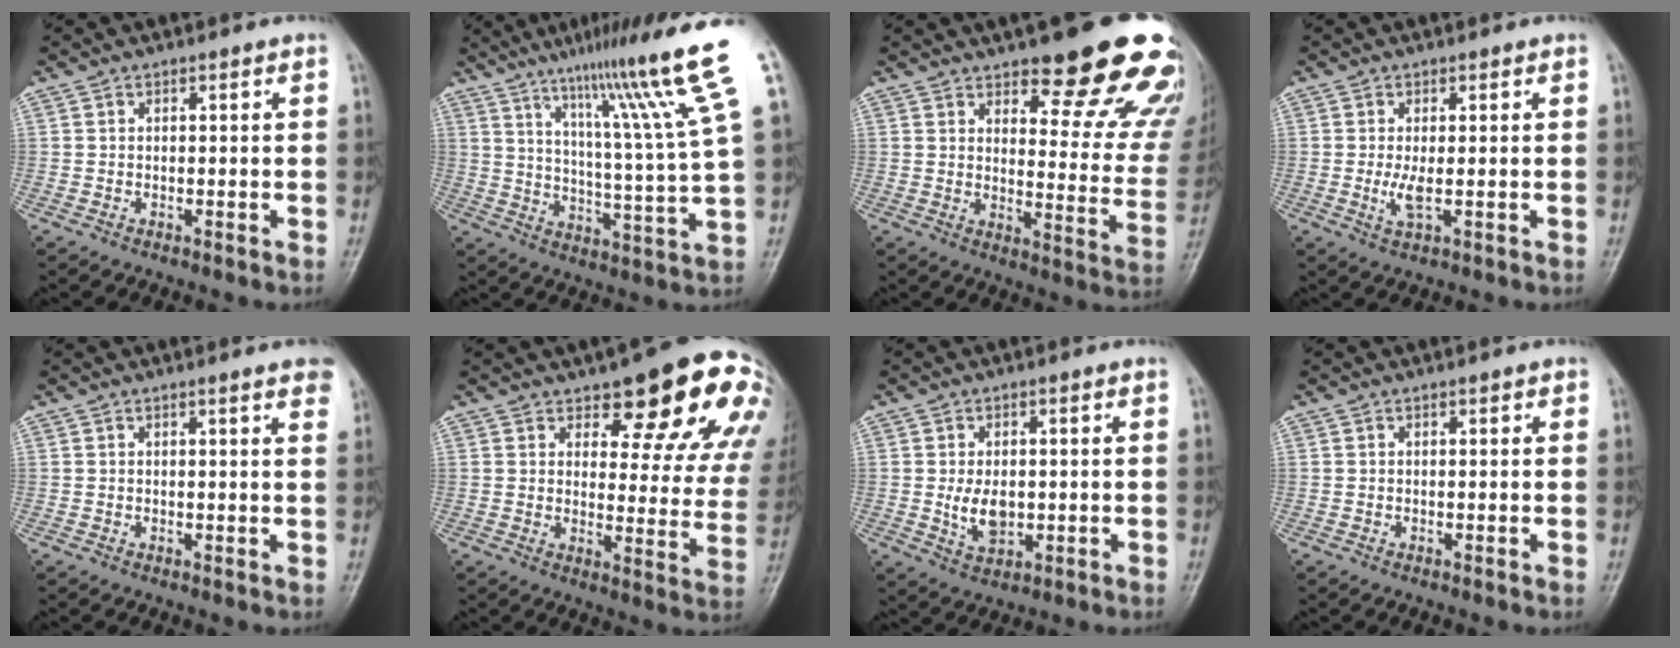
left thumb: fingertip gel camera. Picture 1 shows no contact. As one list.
[{"total": 18.8, "force": [10.8, -0.3, 15.4], "torque": [-0.216, -0.053, 0.157]}, {"total": 21.5, "force": [15.2, 6.6, 13.7], "torque": [-0.121, -0.089, 0.186]}, {"total": 2.9, "force": [0.0, 1.1, 2.7], "torque": [-0.059, -0.009, 0.001]}, {"total": 4.6, "force": [3.3, 0.8, 3.0], "torque": [-0.026, -0.004, 0.027]}, {"total": 19.0, "force": [12.1, 7.0, 12.9], "torque": [-0.109, -0.062, 0.142]}, {"total": 5.6, "force": [-0.1, 3.7, 4.2], "torque": [-0.063, -0.009, 0.005]}, {"total": 0.9, "force": [0.5, 0.5, 0.5], "torque": [0.001, 0.000, 0.001]}]